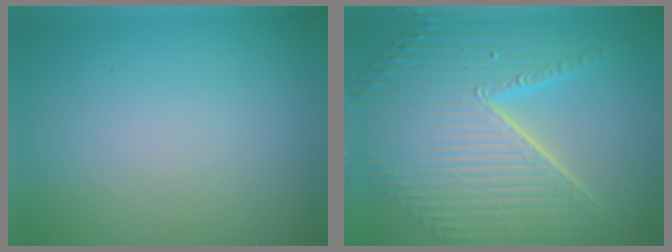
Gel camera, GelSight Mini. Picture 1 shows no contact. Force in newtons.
{"total": 10.9, "press": 7.2, "slide": 8.1}